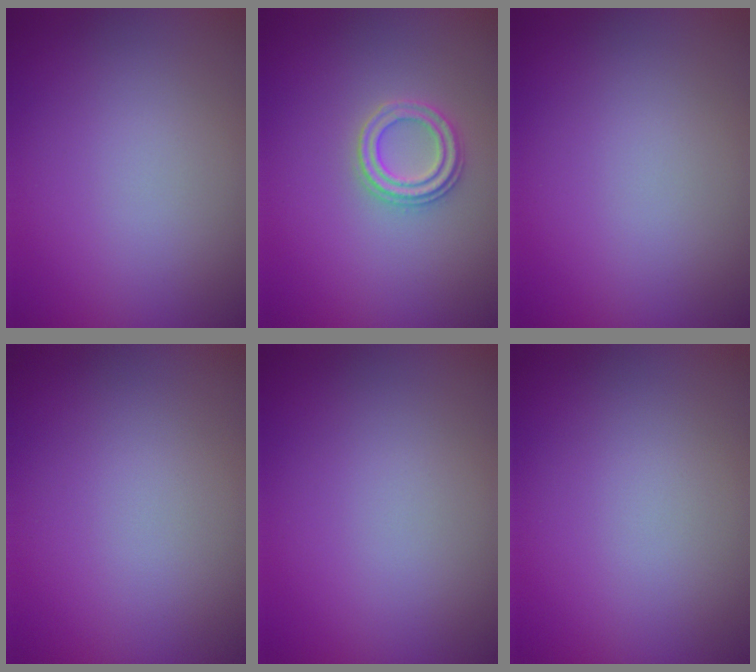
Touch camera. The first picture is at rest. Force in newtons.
{"total": 2.3, "press": 2.3, "slide": 0.3}
{"total": 0.0}
{"total": 0.0}
{"total": 0.0}
{"total": 0.0}